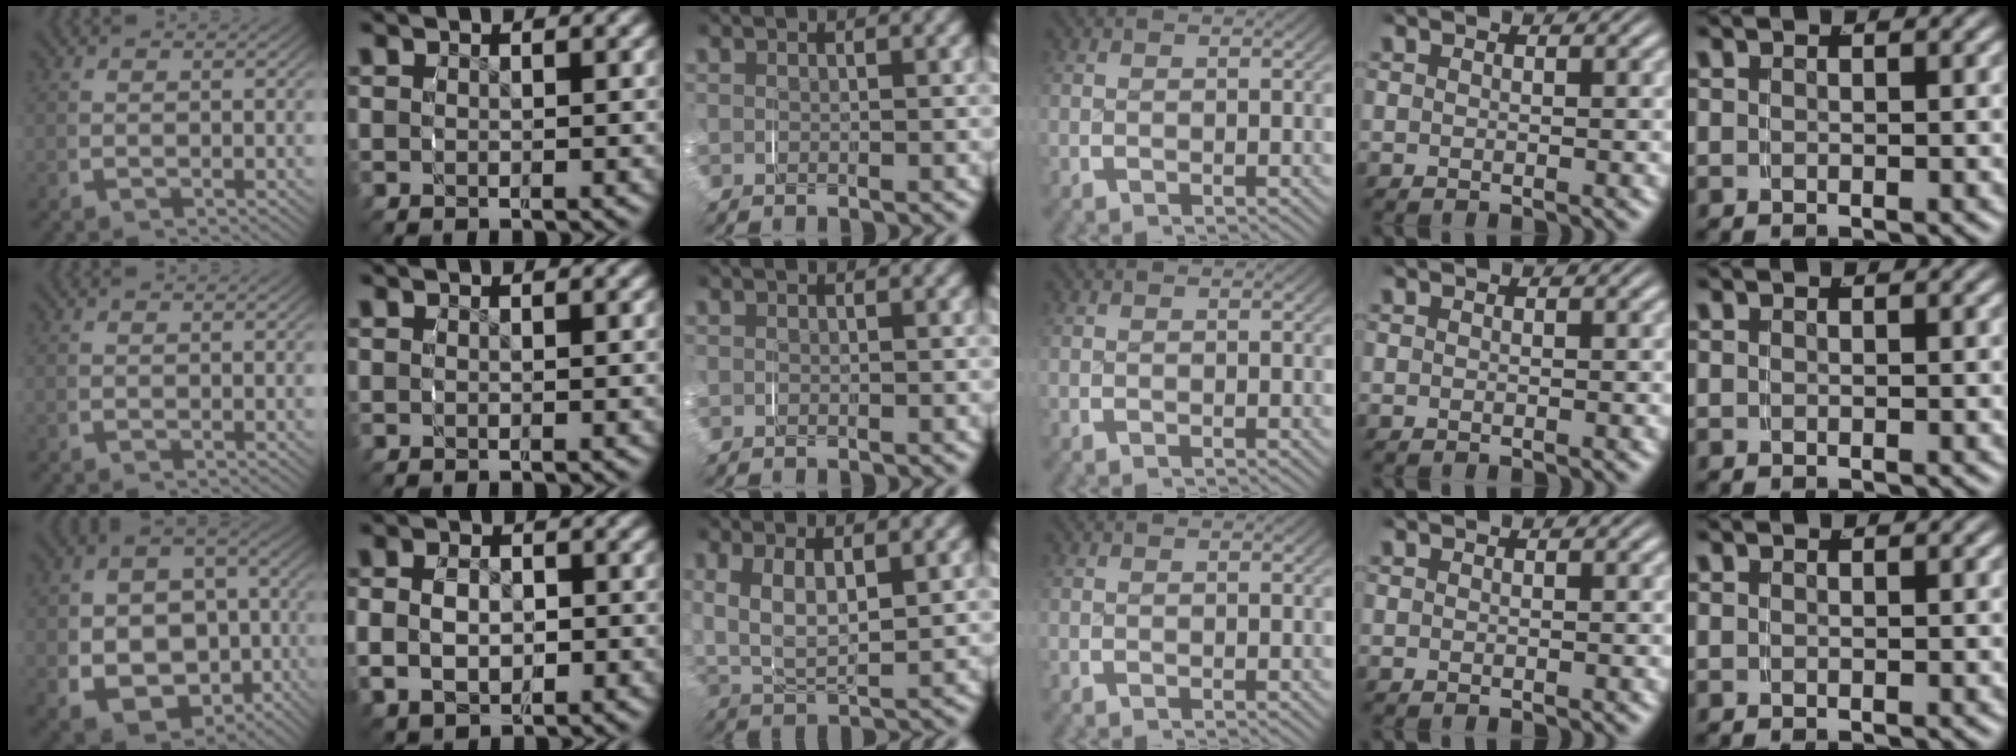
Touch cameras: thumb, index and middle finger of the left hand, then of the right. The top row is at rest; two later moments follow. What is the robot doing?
{"motion": "grasp_and_lifting", "object": "scarf"}